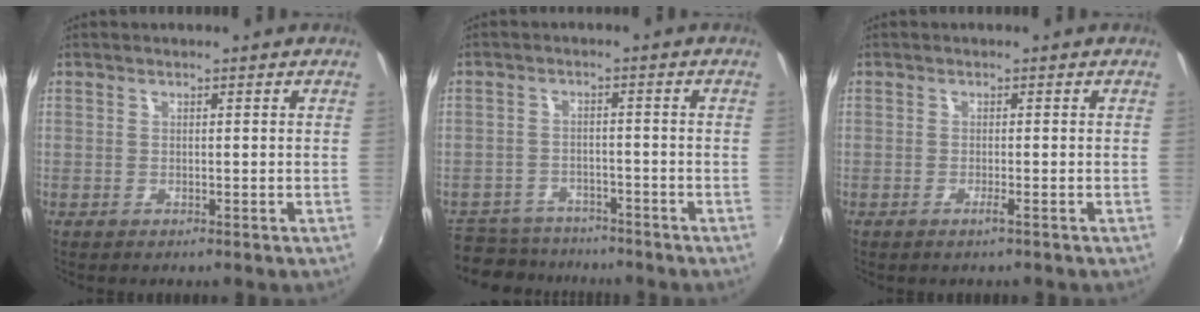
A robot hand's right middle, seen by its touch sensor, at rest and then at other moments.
{"total": 8.5, "force": [-7.2, 4.3, 1.2], "torque": [-0.049, 0.009, -0.114]}
{"total": 0.9, "force": [-0.7, -0.1, 0.6], "torque": [-0.013, 0.000, -0.013]}